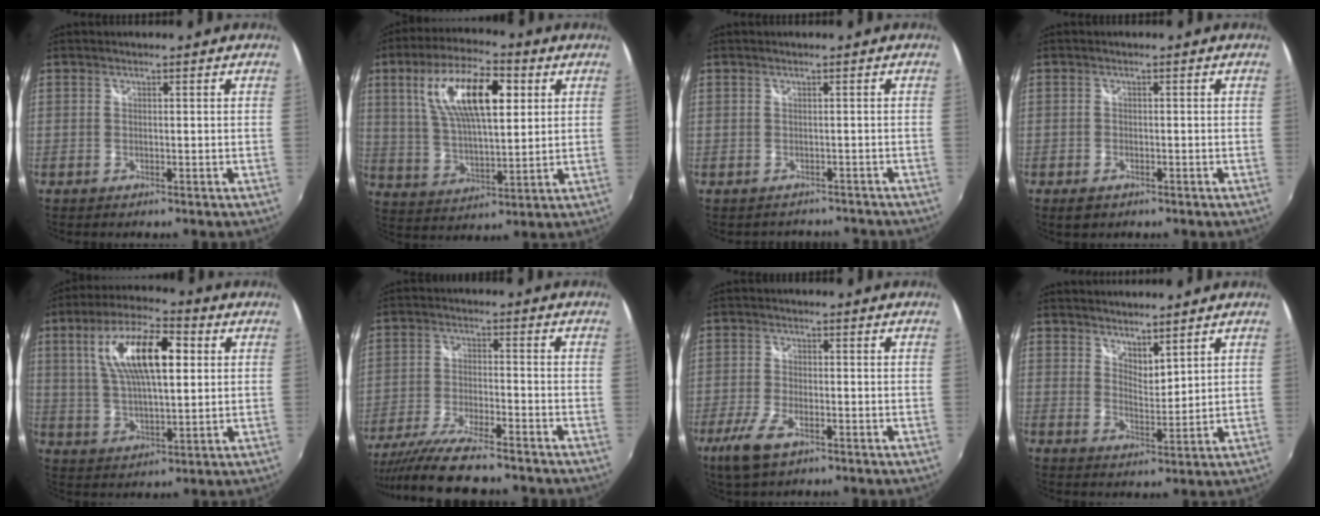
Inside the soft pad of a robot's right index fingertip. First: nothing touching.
{"total": 16.5, "force": [5.8, 6.2, 14.2], "torque": [-0.259, 0.020, 0.105]}
{"total": 3.9, "force": [-3.2, 2.2, 0.5], "torque": [0.002, 0.005, -0.037]}
{"total": 2.5, "force": [-1.5, 1.6, 1.2], "torque": [-0.024, -0.004, -0.022]}
{"total": 15.5, "force": [4.3, 5.8, 13.8], "torque": [-0.253, 0.021, 0.077]}
{"total": 13.3, "force": [-11.7, 1.5, 6.2], "torque": [-0.141, -0.030, -0.203]}
{"total": 7.4, "force": [-4.2, 3.0, 5.2], "torque": [-0.130, -0.014, -0.078]}
{"total": 4.5, "force": [3.9, 1.3, 1.7], "torque": [-0.021, -0.005, 0.068]}